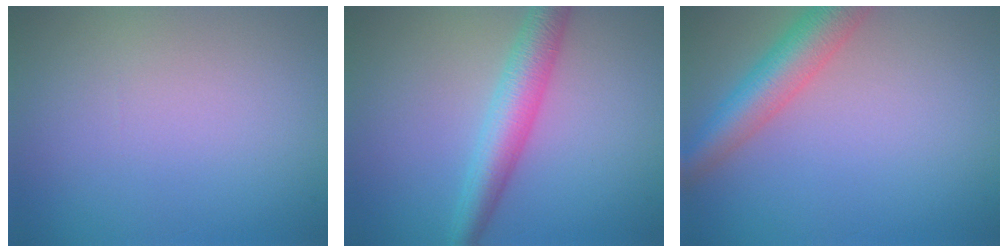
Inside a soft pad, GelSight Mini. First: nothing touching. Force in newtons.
{"total": 4.4, "press": 4.4, "slide": 0.1}
{"total": 5.2, "press": 5.2, "slide": 0.3}